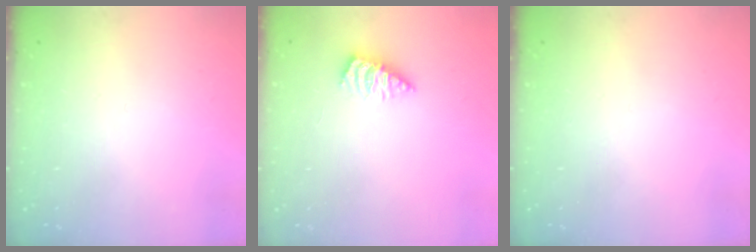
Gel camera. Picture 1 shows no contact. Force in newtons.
{"total": 2.9, "press": 2.9, "slide": 0.3}
{"total": 0.0}